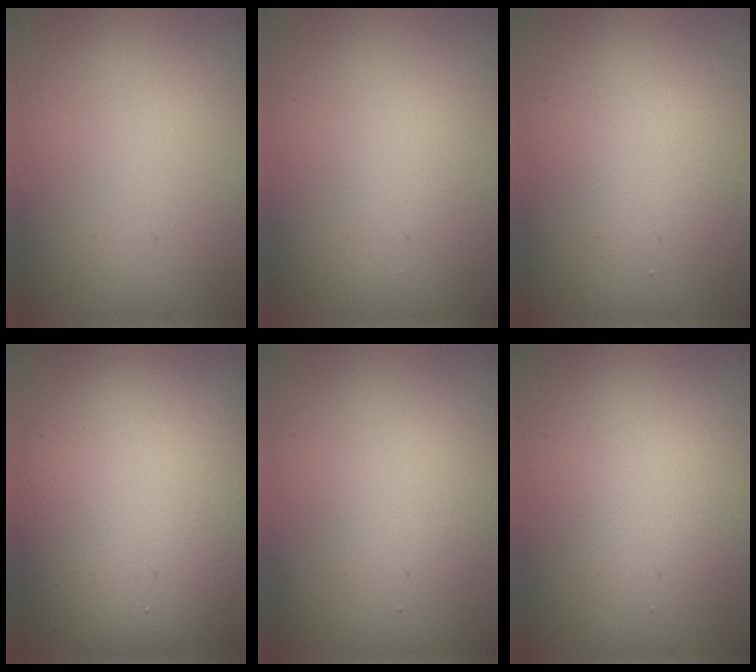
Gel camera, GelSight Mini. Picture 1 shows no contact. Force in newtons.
{"total": 0.7, "press": 0.7, "slide": 0.1}
{"total": 5.3, "press": 5.2, "slide": 0.2}
{"total": 13.1, "press": 13.1, "slide": 0.7}
{"total": 2.5, "press": 2.5, "slide": 0.1}
{"total": 2.8, "press": 2.8, "slide": 0.2}